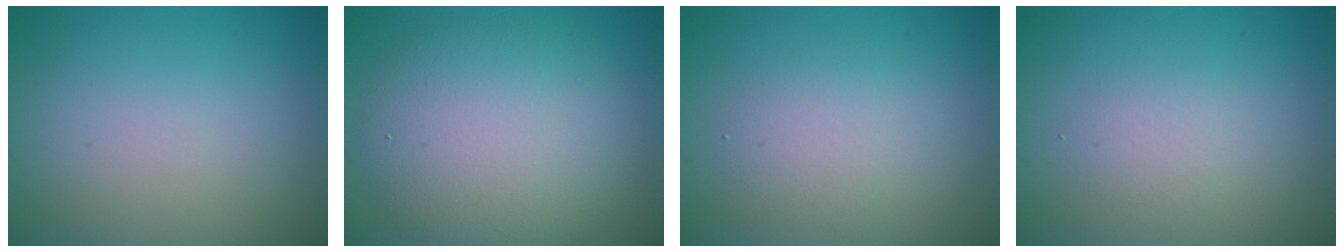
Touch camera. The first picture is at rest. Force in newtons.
{"total": 7.7, "press": 7.7, "slide": 0.3}
{"total": 2.6, "press": 2.6, "slide": 0.2}
{"total": 1.5, "press": 1.5, "slide": 0.1}